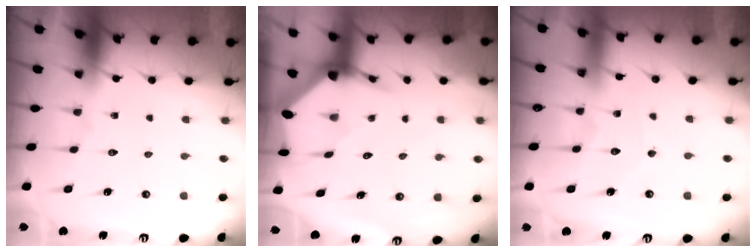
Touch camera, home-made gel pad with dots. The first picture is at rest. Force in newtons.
{"total": 3.5, "press": 3.5, "slide": 0.5}
{"total": 4.3, "press": 4.2, "slide": 0.5}